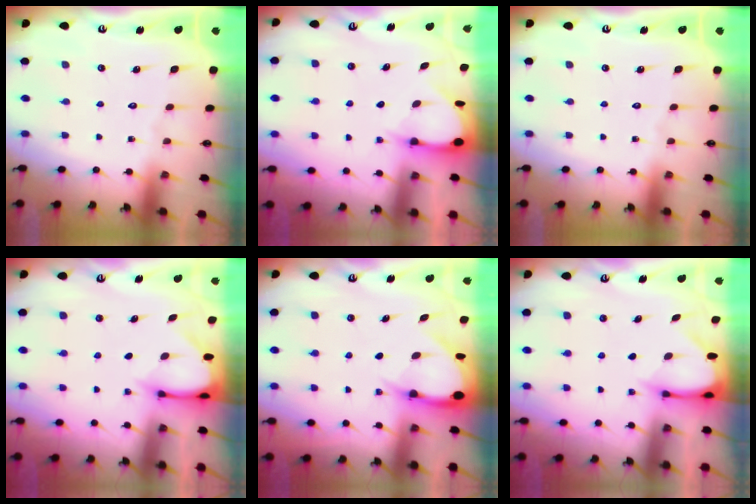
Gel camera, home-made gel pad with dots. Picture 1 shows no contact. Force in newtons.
{"total": 3.4, "press": 3.4, "slide": 0.3}
{"total": 0.0}
{"total": 3.4, "press": 3.4, "slide": 0.2}
{"total": 4.6, "press": 4.5, "slide": 0.5}
{"total": 3.3, "press": 3.3, "slide": 0.3}